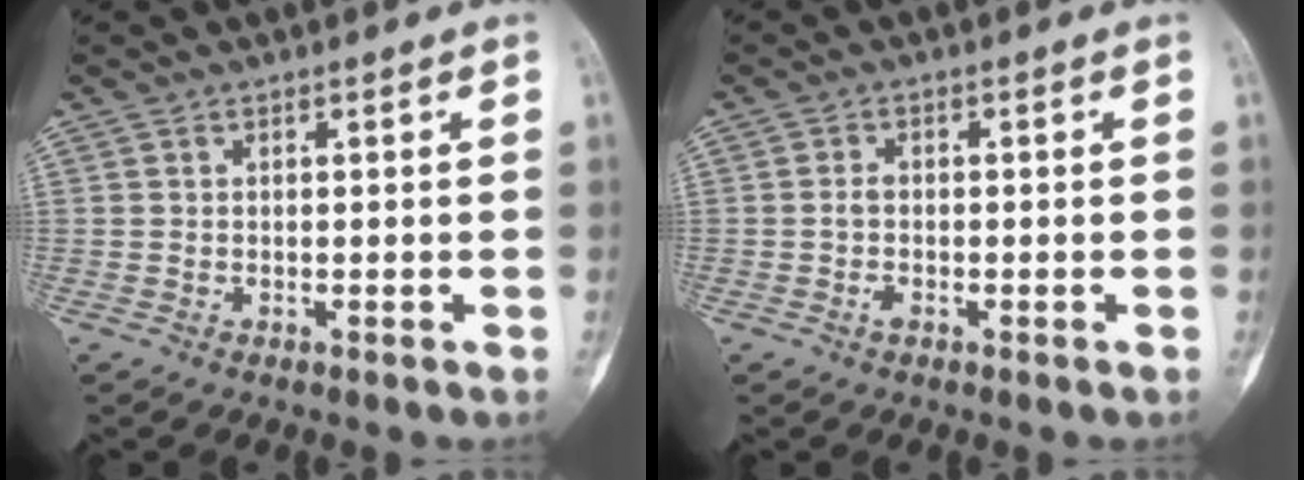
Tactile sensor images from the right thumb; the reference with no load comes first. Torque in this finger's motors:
{"motor_torque": [0.19, 0.39, 0.12, -0.49, 0.00]}